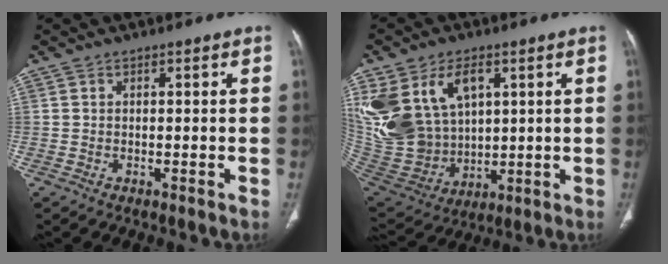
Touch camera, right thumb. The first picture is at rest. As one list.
[{"total": 21.8, "force": [7.3, 15.0, 14.1], "torque": [-0.297, -0.012, 0.165]}]